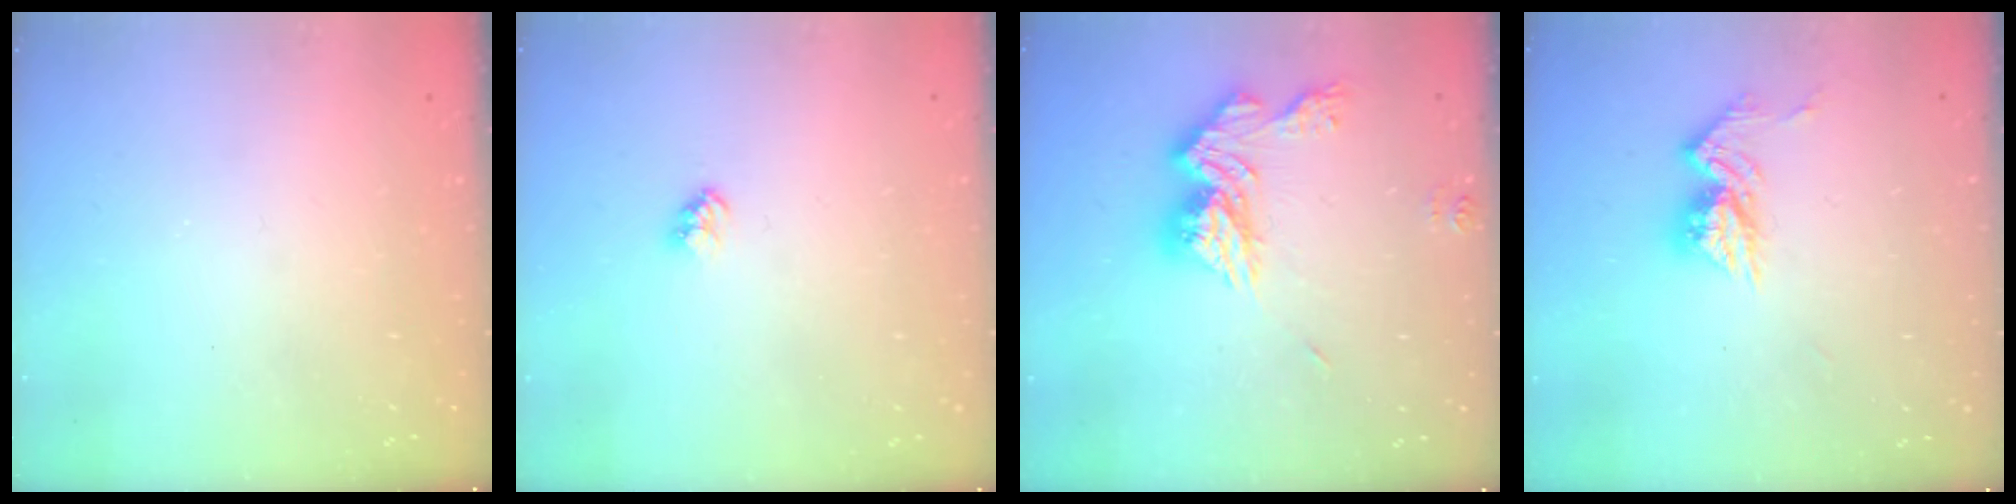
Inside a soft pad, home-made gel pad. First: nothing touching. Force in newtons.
{"total": 2.5, "press": 2.4, "slide": 0.4}
{"total": 14.6, "press": 14.5, "slide": 1.3}
{"total": 10.8, "press": 10.8, "slide": 1.0}